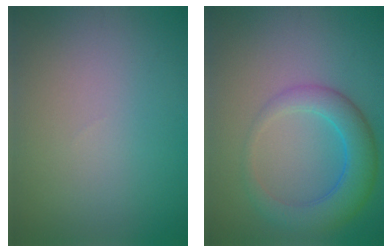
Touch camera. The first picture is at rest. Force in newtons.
{"total": 4.9, "press": 4.9, "slide": 0.2}